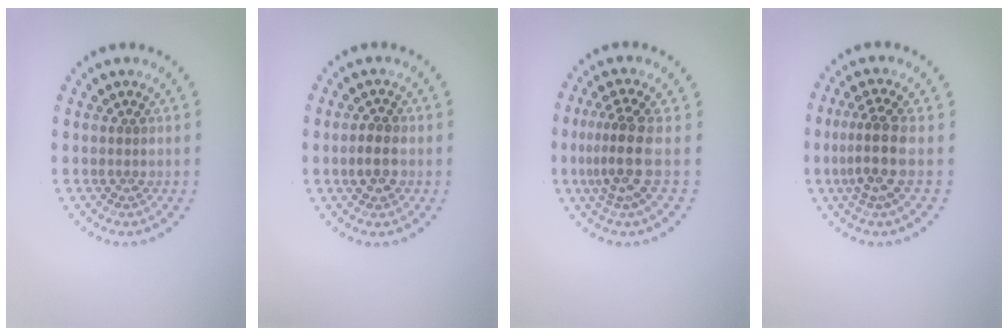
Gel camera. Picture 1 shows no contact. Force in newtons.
{"total": 2.2, "press": 2.2, "slide": 0.3}
{"total": 3.3, "press": 2.4, "slide": 2.2}
{"total": 3.2, "press": 2.5, "slide": 2.1}